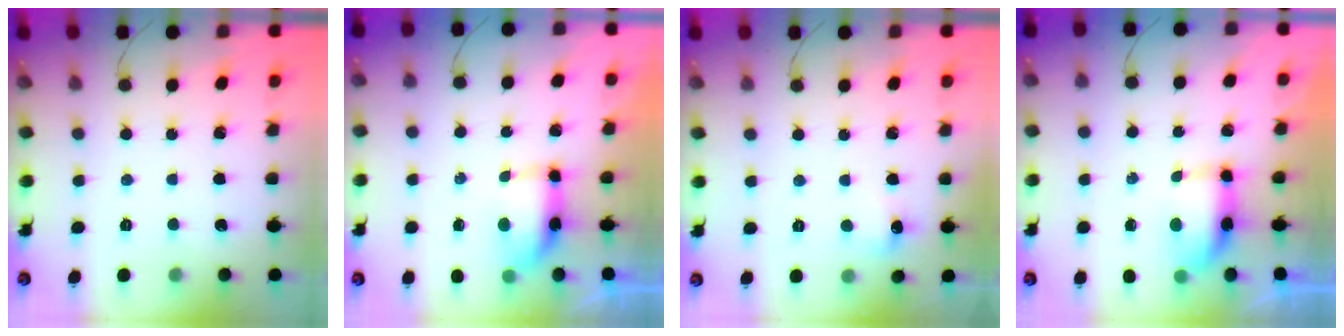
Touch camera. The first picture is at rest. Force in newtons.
{"total": 6.7, "press": 6.7, "slide": 0.5}
{"total": 5.3, "press": 5.2, "slide": 1.2}
{"total": 12.8, "press": 8.6, "slide": 9.5}